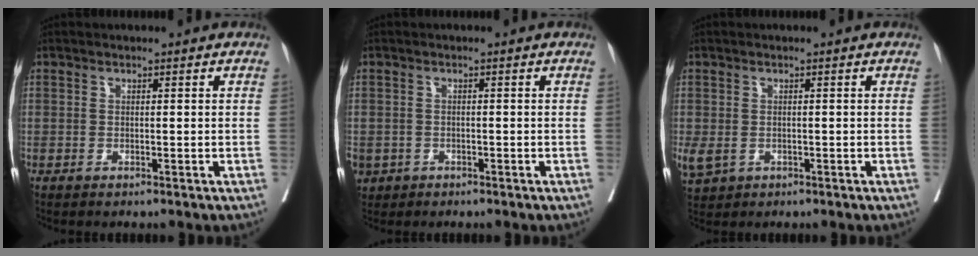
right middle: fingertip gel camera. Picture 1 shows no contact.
{"total": 3.8, "force": [-2.1, 3.0, 0.8], "torque": [-0.026, -0.001, -0.033]}
{"total": 3.5, "force": [-0.9, 2.7, 1.9], "torque": [-0.052, -0.009, -0.003]}